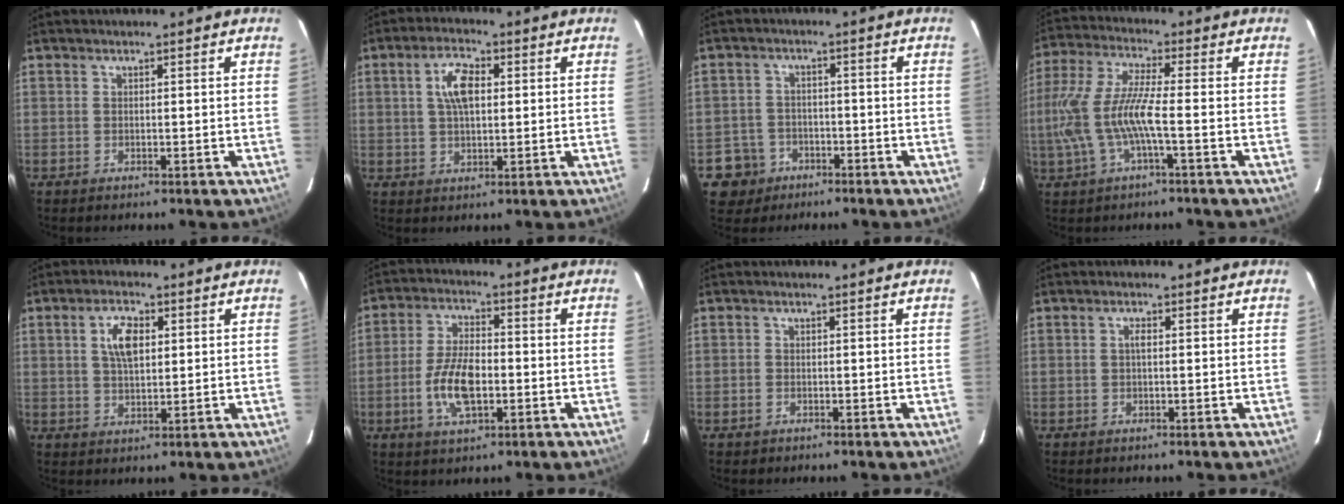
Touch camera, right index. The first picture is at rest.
{"total": 6.5, "force": [1.4, 3.2, 5.5], "torque": [-0.101, 0.013, 0.028]}
{"total": 6.3, "force": [-3.1, 5.5, 0.4], "torque": [-0.026, 0.023, -0.050]}
{"total": 11.3, "force": [-2.8, 1.4, 10.9], "torque": [-0.233, -0.005, -0.046]}
{"total": 5.9, "force": [1.7, 2.9, 4.8], "torque": [-0.088, 0.009, 0.034]}
{"total": 9.6, "force": [-2.5, 4.4, 8.2], "torque": [-0.167, 0.002, -0.044]}
{"total": 1.2, "force": [-0.7, 1.0, 0.2], "torque": [-0.004, 0.001, -0.010]}
{"total": 1.1, "force": [0.0, 0.4, 1.0], "torque": [-0.019, 0.004, -0.002]}